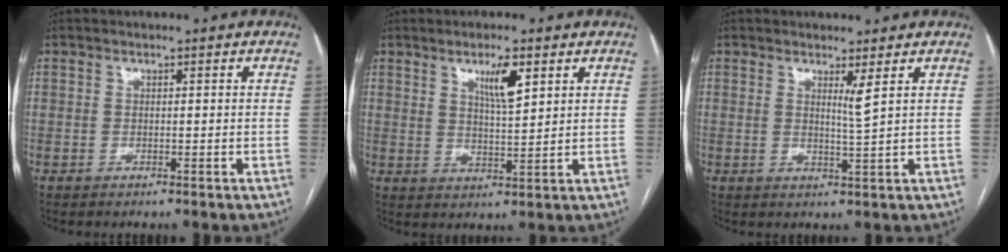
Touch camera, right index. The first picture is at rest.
{"total": 5.2, "force": [2.8, 0.8, 4.4], "torque": [-0.077, -0.005, 0.049]}
{"total": 2.3, "force": [1.2, -0.6, 1.8], "torque": [-0.033, -0.016, 0.023]}